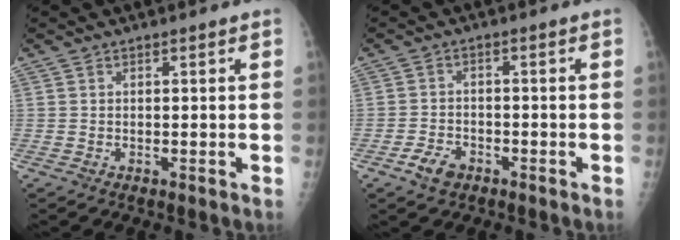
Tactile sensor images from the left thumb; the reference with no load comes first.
{"total": 4.3, "force": [-2.6, 2.7, 2.1], "torque": [-0.035, 0.014, -0.044]}